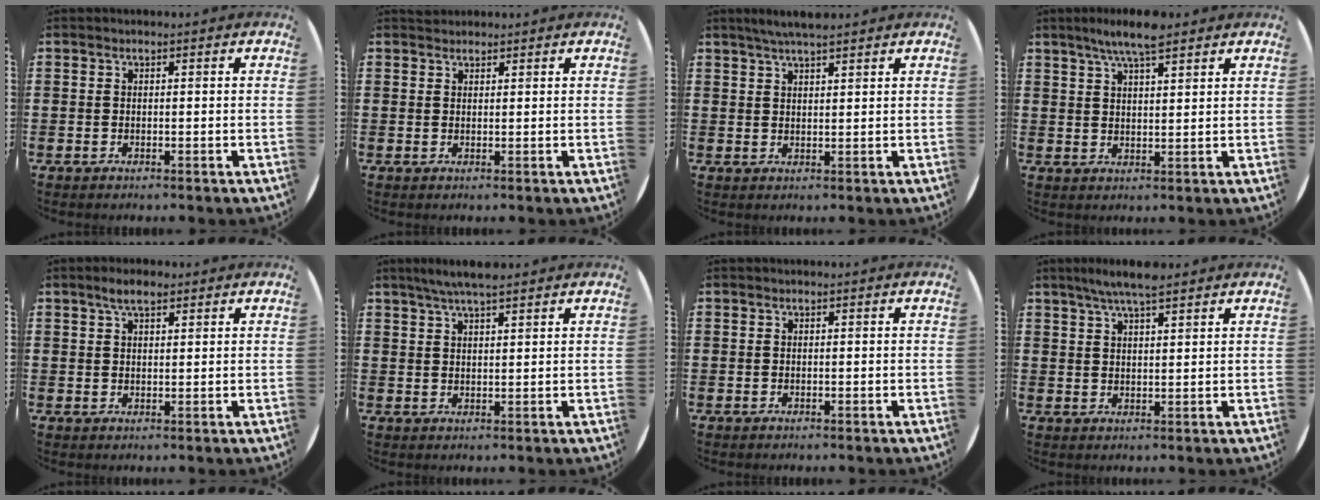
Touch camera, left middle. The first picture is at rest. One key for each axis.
{"total": 0.9, "fx": 0.9, "fy": 0.3, "fz": -0.1, "tx": 0.009, "ty": -0.001, "tz": 0.016}
{"total": 3.3, "fx": 3.0, "fy": 0.2, "fz": 1.5, "tx": -0.034, "ty": 0.000, "tz": 0.053}
{"total": 5.6, "fx": 4.6, "fy": 0.8, "fz": 3.1, "tx": -0.070, "ty": -0.005, "tz": 0.080}
{"total": 3.3, "fx": 2.5, "fy": 1.3, "fz": 1.9, "tx": -0.032, "ty": 0.003, "tz": 0.042}
{"total": 4.1, "fx": 3.5, "fy": 0.5, "fz": 2.2, "tx": -0.049, "ty": 0.000, "tz": 0.062}
{"total": 0.0}
{"total": 4.8, "fx": 4.1, "fy": 0.6, "fz": 2.5, "tx": -0.049, "ty": -0.006, "tz": 0.070}